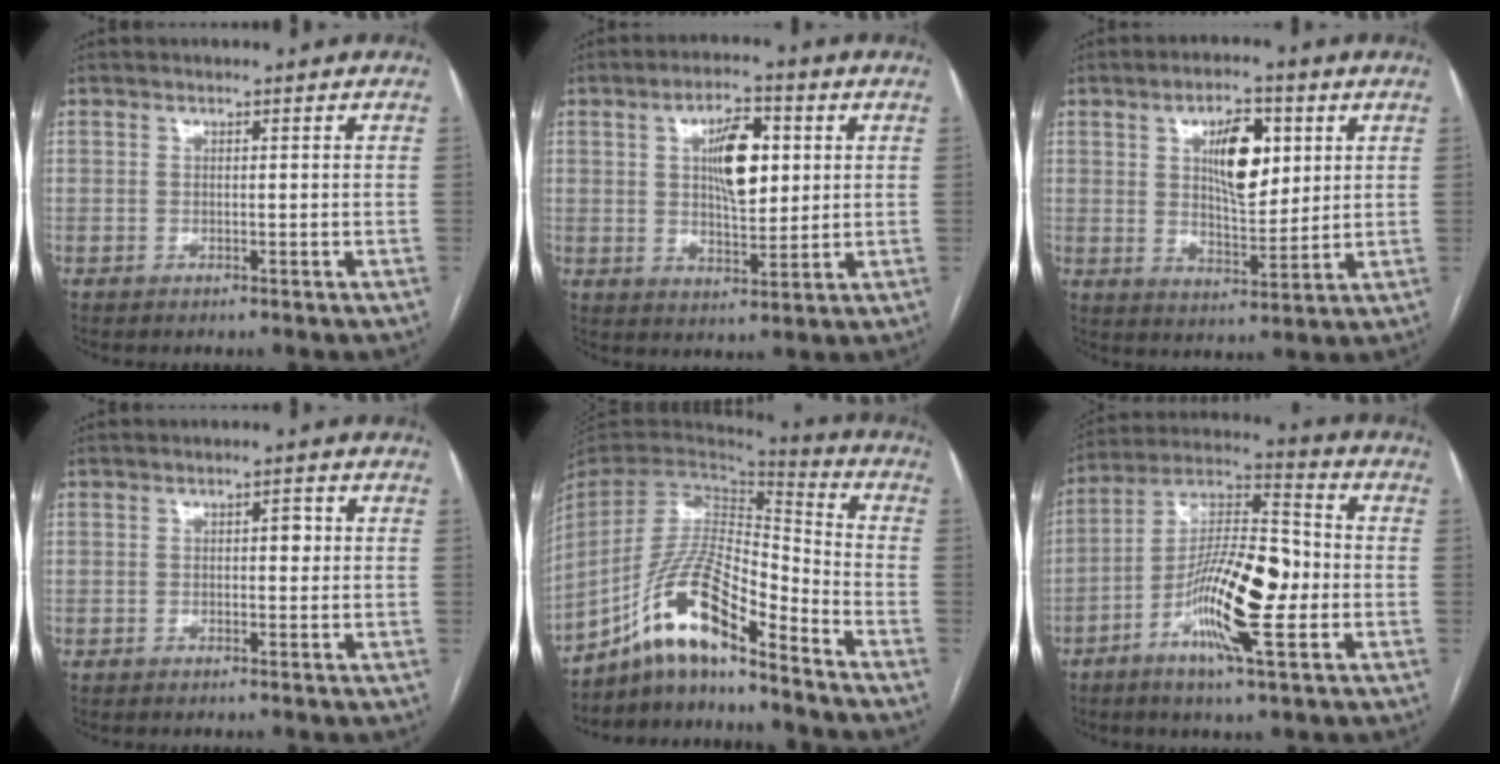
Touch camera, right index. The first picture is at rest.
{"total": 8.9, "force": [2.1, 3.3, 8.0], "torque": [-0.136, 0.011, 0.038]}
{"total": 9.5, "force": [3.1, 3.6, 8.3], "torque": [-0.138, 0.007, 0.056]}
{"total": 2.0, "force": [0.3, 1.0, 1.7], "torque": [-0.020, 0.007, 0.002]}
{"total": 14.4, "force": [-10.2, 2.5, 9.9], "torque": [-0.196, 0.014, -0.184]}
{"total": 16.4, "force": [-4.1, 3.1, 15.6], "torque": [-0.289, 0.005, -0.073]}